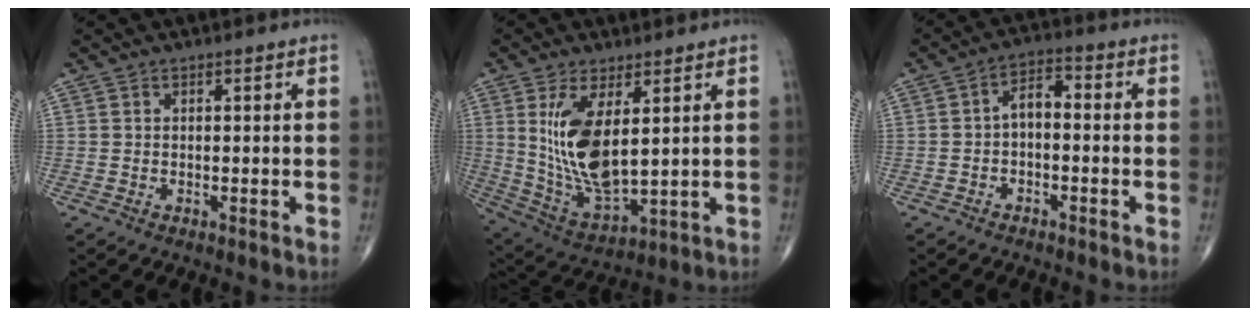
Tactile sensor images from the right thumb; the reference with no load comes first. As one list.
[{"total": 14.0, "force": [3.3, 5.9, 12.3], "torque": [-0.238, -0.027, 0.083]}, {"total": 4.6, "force": [-0.8, 2.5, 3.7], "torque": [-0.056, 0.029, -0.025]}]